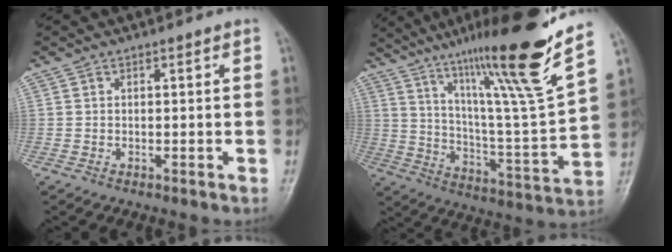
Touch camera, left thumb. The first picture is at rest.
{"total": 24.0, "force": [16.5, 0.6, 17.5], "torque": [-0.253, -0.079, 0.272]}